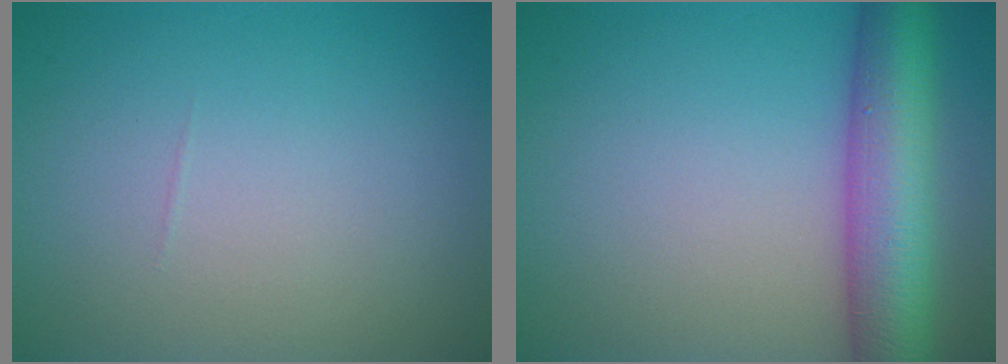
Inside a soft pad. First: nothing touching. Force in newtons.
{"total": 8.1, "press": 8.1, "slide": 0.3}